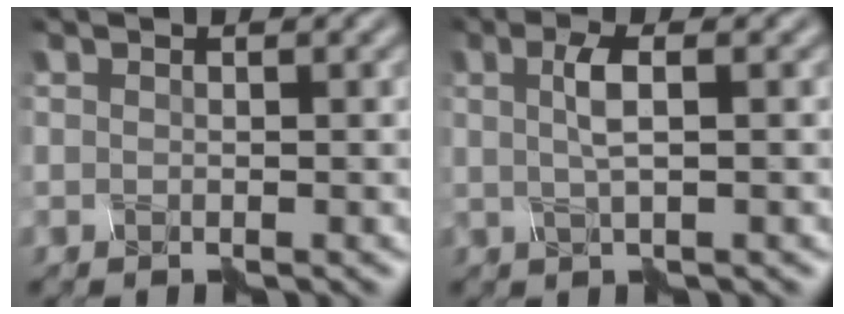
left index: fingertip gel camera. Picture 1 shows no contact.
{"total": 2.2, "force": [-0.3, 0.4, 2.1], "torque": [-0.042, 0.004, -0.007]}